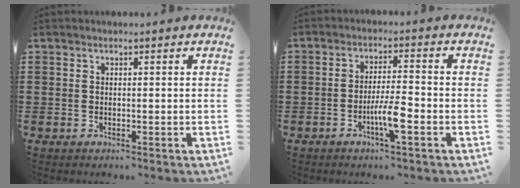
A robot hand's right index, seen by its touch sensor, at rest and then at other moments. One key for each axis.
{"total": 5.5, "fx": -2.2, "fy": 0.7, "fz": 5.0, "tx": -0.098, "ty": -0.007, "tz": -0.043}